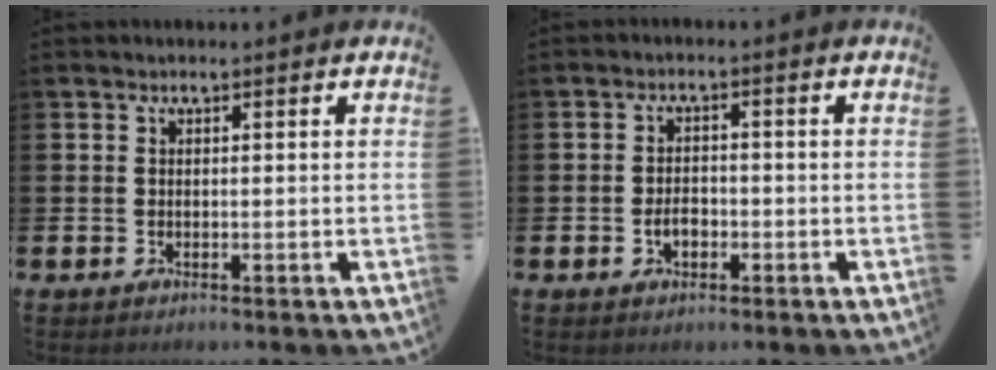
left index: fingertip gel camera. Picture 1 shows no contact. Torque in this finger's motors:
{"motor_torque": [0.18, 0.02, 0.07, 0.06]}